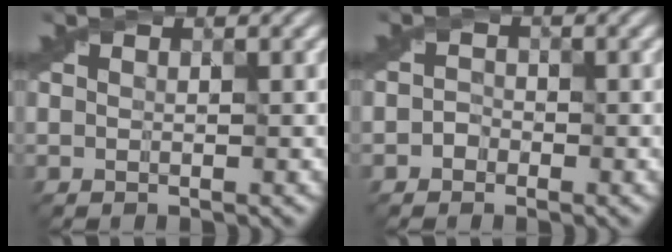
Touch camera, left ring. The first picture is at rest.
{"total": 1.0, "force": [-0.6, 0.8, 0.1], "torque": [0.000, 0.005, -0.014]}